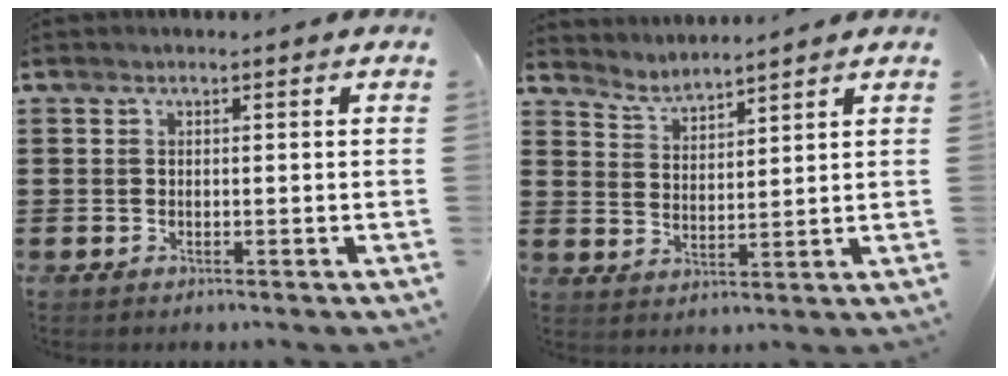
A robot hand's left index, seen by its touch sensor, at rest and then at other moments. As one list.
[{"total": 3.3, "force": [3.3, 0.0, 0.0], "torque": [-0.013, -0.017, 0.058]}]